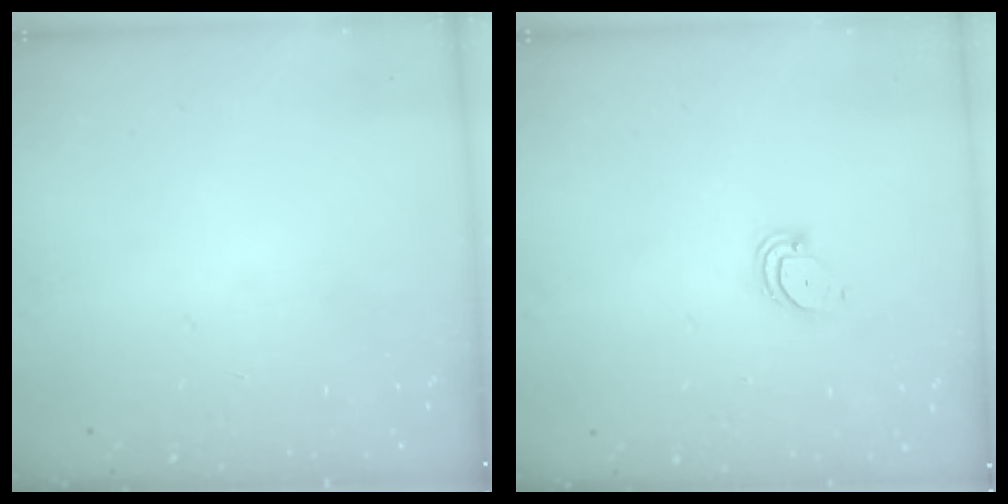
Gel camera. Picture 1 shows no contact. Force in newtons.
{"total": 2.9, "press": 2.9, "slide": 0.2}